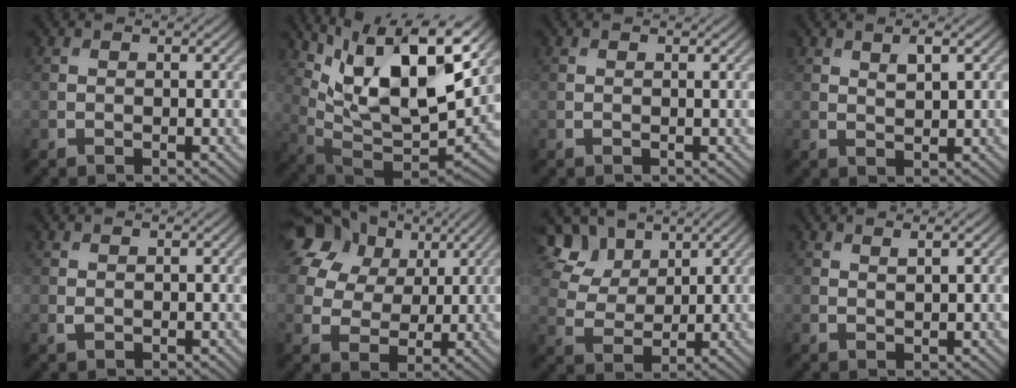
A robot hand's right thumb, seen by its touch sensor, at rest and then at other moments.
{"total": 14.7, "force": [8.2, 4.8, 11.2], "torque": [-0.228, -0.009, 0.161]}
{"total": 0.0}
{"total": 2.2, "force": [1.3, 0.7, 1.6], "torque": [-0.032, -0.002, 0.027]}
{"total": 0.6, "force": [0.2, 0.5, 0.3], "torque": [-0.011, -0.002, 0.007]}
{"total": 18.9, "force": [9.4, 13.5, 9.3], "torque": [-0.259, 0.061, 0.197]}
{"total": 10.5, "force": [6.4, 6.4, 5.2], "torque": [-0.165, 0.009, 0.126]}
{"total": 0.9, "force": [0.8, 0.0, 0.5], "torque": [-0.011, 0.001, 0.014]}